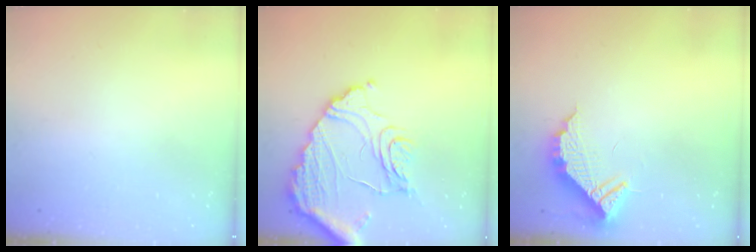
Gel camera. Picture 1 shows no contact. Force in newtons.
{"total": 16.7, "press": 16.6, "slide": 1.5}
{"total": 9.9, "press": 9.9, "slide": 0.4}